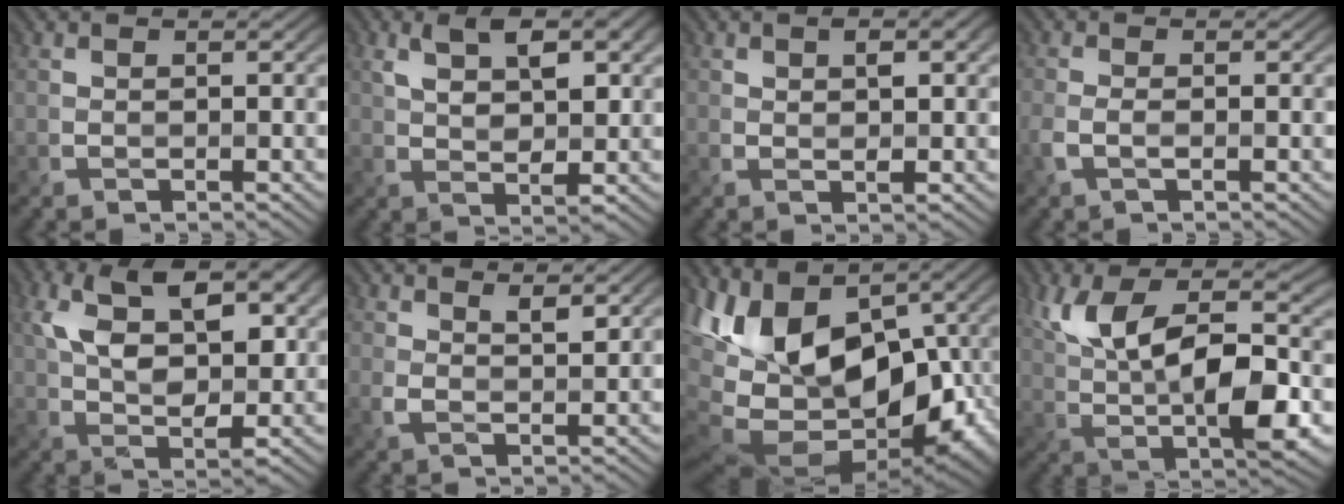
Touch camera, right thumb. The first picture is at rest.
{"total": 6.7, "force": [2.3, 3.2, 5.4], "torque": [-0.097, -0.003, 0.039]}
{"total": 2.7, "force": [0.8, 1.2, 2.3], "torque": [-0.037, 0.000, 0.013]}
{"total": 1.3, "force": [-0.8, 0.3, 1.1], "torque": [-0.025, 0.000, -0.022]}
{"total": 10.4, "force": [2.9, 5.7, 8.1], "torque": [-0.154, 0.001, 0.048]}
{"total": 2.4, "force": [1.5, 0.7, 1.7], "torque": [-0.033, -0.006, 0.028]}
{"total": 19.2, "force": [-0.7, 10.8, 15.9], "torque": [-0.255, -0.021, 0.014]}
{"total": 12.4, "force": [1.8, 5.0, 11.2], "torque": [-0.196, -0.004, 0.029]}